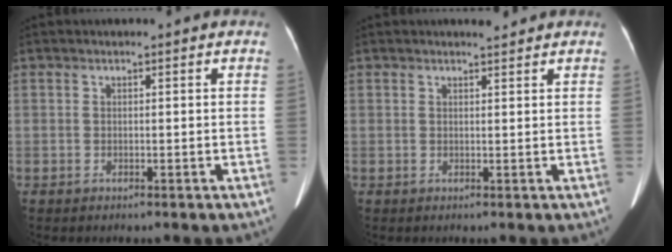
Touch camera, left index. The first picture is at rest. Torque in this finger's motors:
{"motor_torque": [0.18, -0.20, 0.00, 0.01]}